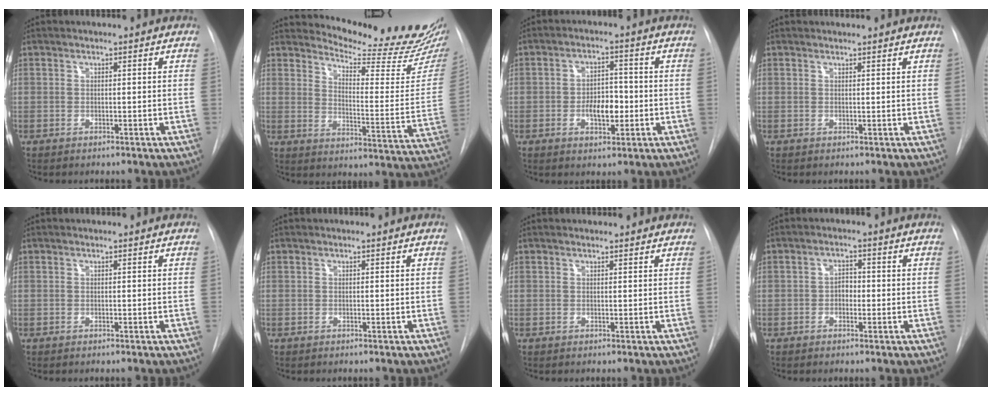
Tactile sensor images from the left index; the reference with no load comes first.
{"total": 18.5, "force": [17.6, 0.8, 5.6], "torque": [-0.084, -0.128, 0.212]}
{"total": 5.3, "force": [-1.7, 2.7, 4.3], "torque": [-0.068, 0.002, -0.024]}
{"total": 2.0, "force": [2.0, 0.0, 0.3], "torque": [-0.008, 0.008, 0.020]}
{"total": 0.0}
{"total": 0.0}
{"total": 2.5, "force": [2.3, 0.6, 0.5], "torque": [-0.011, 0.009, 0.020]}
{"total": 2.1, "force": [-0.9, 1.4, 1.4], "torque": [-0.015, 0.002, -0.018]}